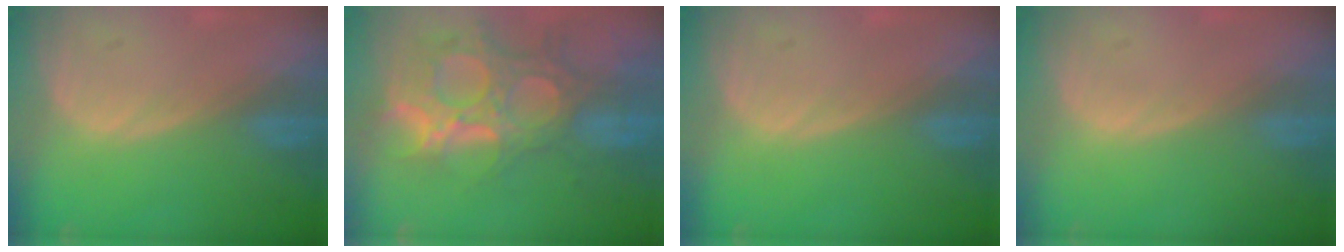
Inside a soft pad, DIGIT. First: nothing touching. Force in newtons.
{"total": 13.1, "press": 11.2, "slide": 6.8}
{"total": 0.0}
{"total": 0.0}